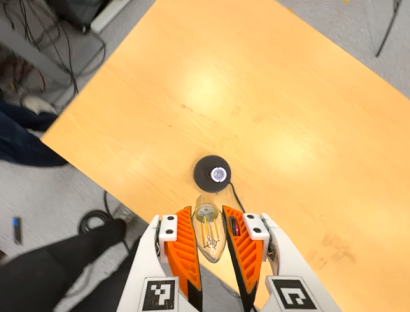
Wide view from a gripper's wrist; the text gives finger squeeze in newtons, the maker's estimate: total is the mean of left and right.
{"total": 13.1, "left": 14.3, "right": 11.8}